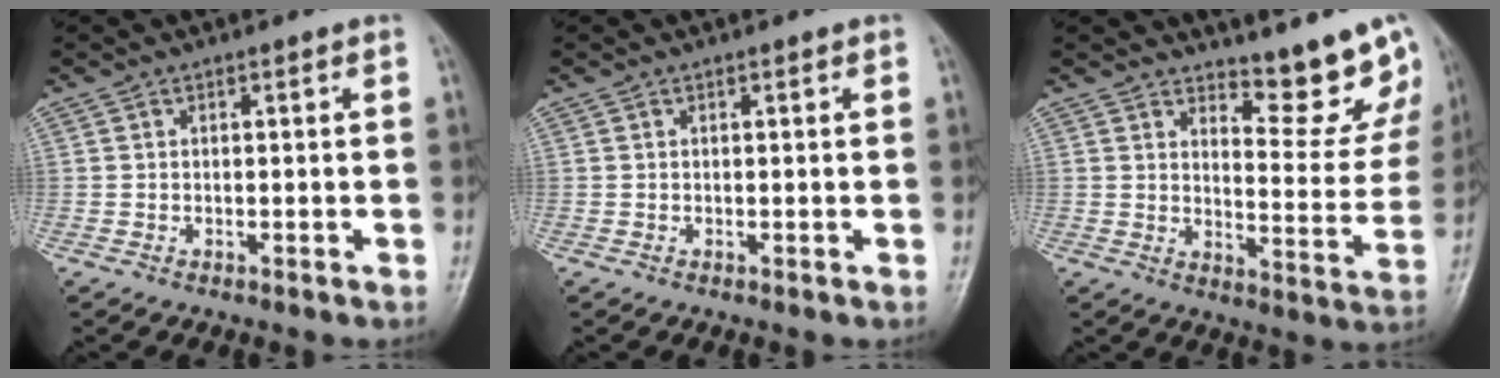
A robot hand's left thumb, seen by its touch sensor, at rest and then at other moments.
{"total": 0.5, "force": [0.4, 0.2, 0.3], "torque": [-0.004, -0.001, 0.003]}
{"total": 11.3, "force": [10.0, 3.1, 4.3], "torque": [-0.021, -0.094, 0.130]}